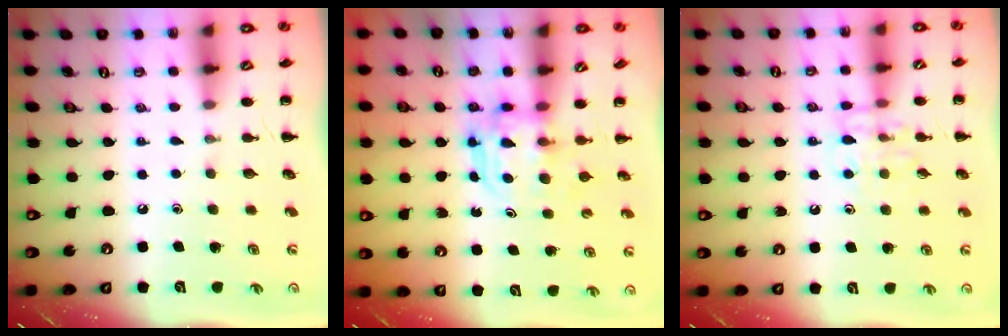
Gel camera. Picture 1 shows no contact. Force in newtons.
{"total": 3.8, "press": 3.8, "slide": 0.2}
{"total": 8.8, "press": 8.8, "slide": 0.6}